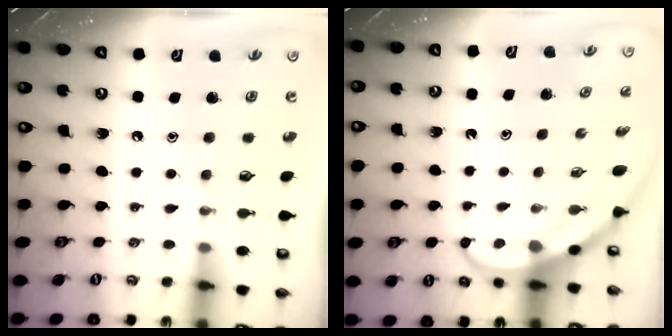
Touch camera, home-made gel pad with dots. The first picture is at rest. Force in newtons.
{"total": 3.7, "press": 3.7, "slide": 0.4}